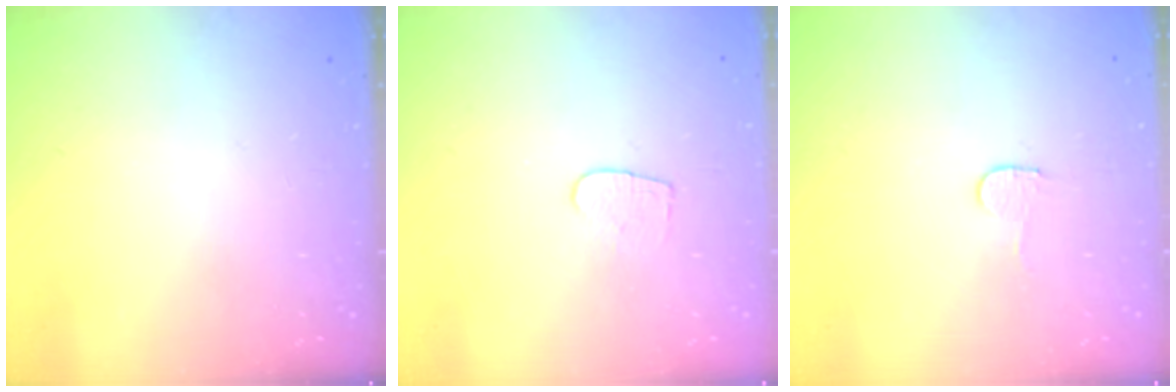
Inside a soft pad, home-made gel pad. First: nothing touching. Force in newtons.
{"total": 4.6, "press": 4.6, "slide": 0.2}
{"total": 2.3, "press": 2.3, "slide": 0.2}